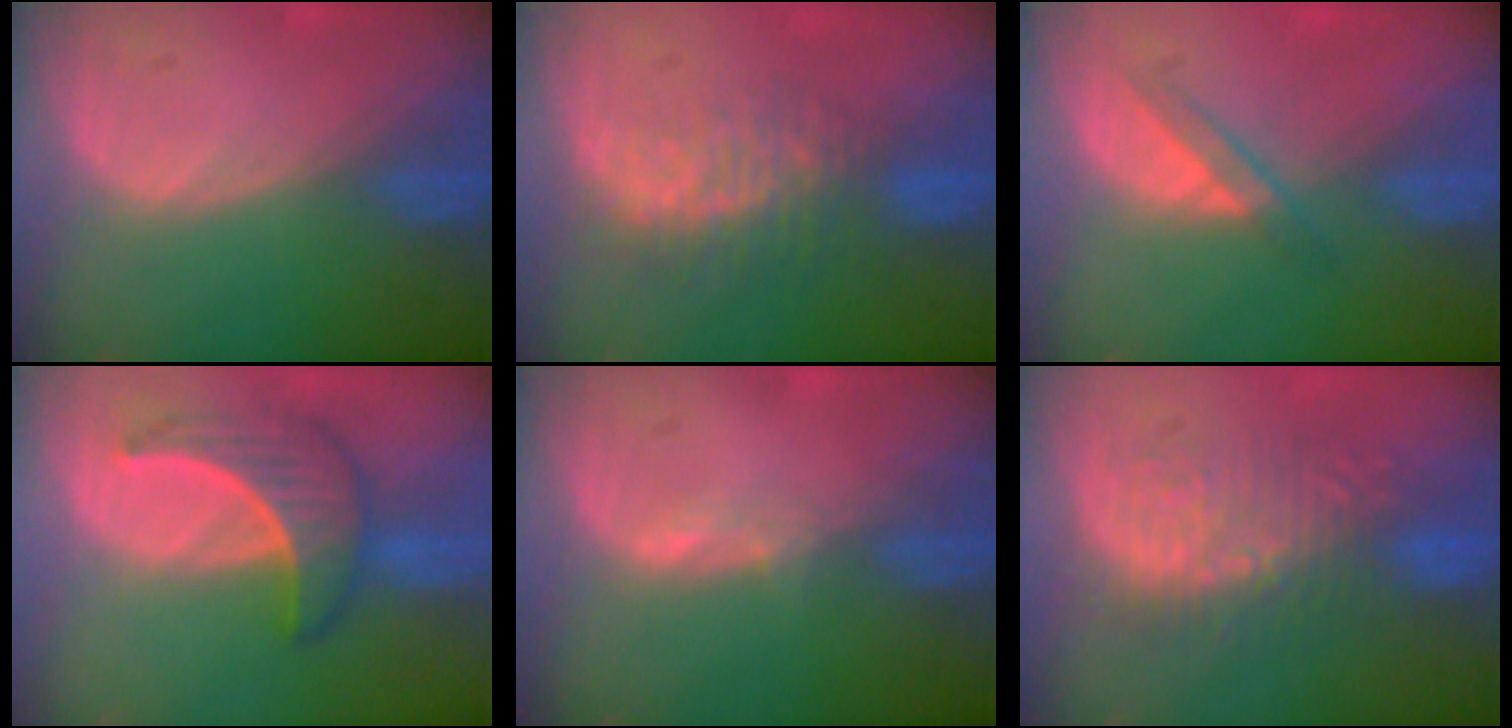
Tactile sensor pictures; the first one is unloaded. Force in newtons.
{"total": 7.8, "press": 6.9, "slide": 3.5}
{"total": 2.9, "press": 2.8, "slide": 1.0}
{"total": 6.7, "press": 6.1, "slide": 2.6}
{"total": 1.3, "press": 1.2, "slide": 0.5}
{"total": 8.8, "press": 8.5, "slide": 2.2}